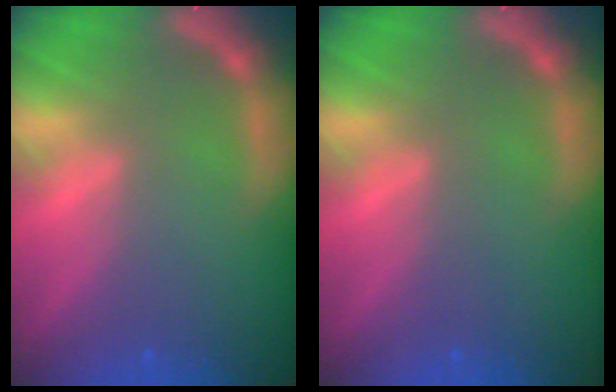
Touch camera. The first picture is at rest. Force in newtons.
{"total": 0.0}